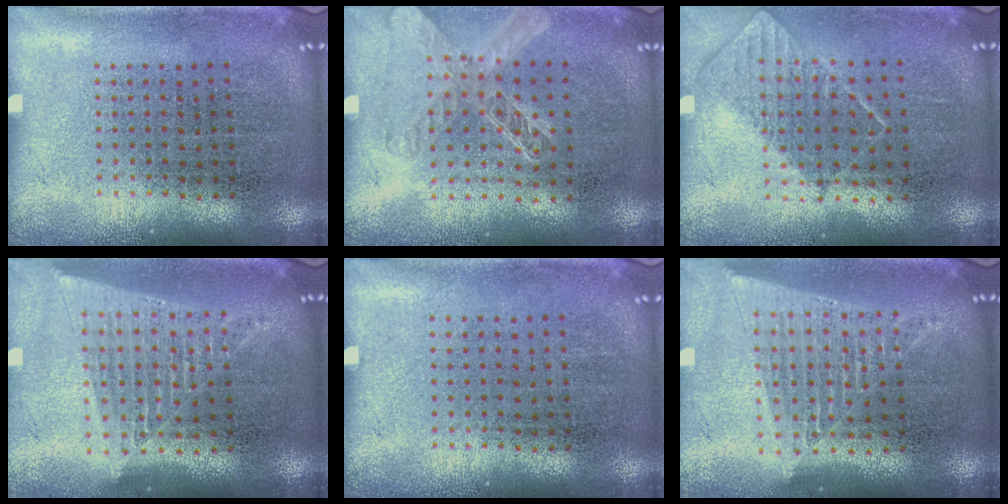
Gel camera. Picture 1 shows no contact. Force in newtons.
{"total": 1.3, "press": 1.2, "slide": 0.5}
{"total": 0.7, "press": 0.7, "slide": 0.2}
{"total": 1.6, "press": 1.4, "slide": 0.7}
{"total": 0.0}
{"total": 1.6, "press": 1.4, "slide": 0.7}